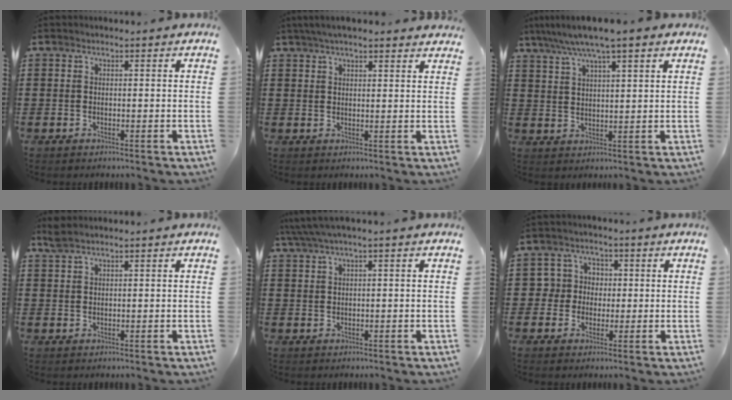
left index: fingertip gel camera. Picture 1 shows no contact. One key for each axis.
{"total": 3.5, "fx": 3.0, "fy": 0.5, "fz": 1.8, "tx": -0.041, "ty": 0.005, "tz": 0.056}
{"total": 6.6, "fx": 5.1, "fy": 0.2, "fz": 4.2, "tx": -0.094, "ty": -0.012, "tz": 0.089}
{"total": 1.8, "fx": 1.4, "fy": 0.3, "fz": 1.1, "tx": -0.025, "ty": 0.001, "tz": 0.027}
{"total": 2.0, "fx": 0.7, "fy": 0.0, "fz": 1.9, "tx": -0.042, "ty": -0.004, "tz": 0.009}
{"total": 4.5, "fx": 0.1, "fy": 4.5, "fz": 0.7, "tx": -0.036, "ty": 0.015, "tz": -0.001}